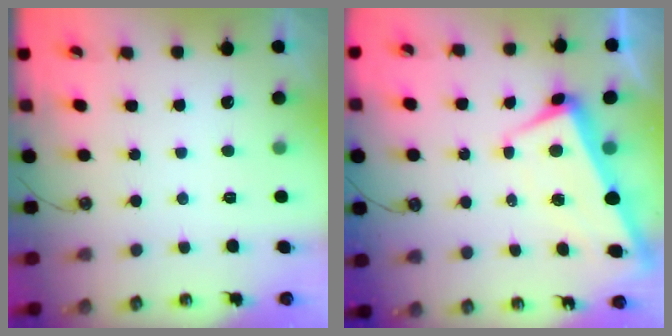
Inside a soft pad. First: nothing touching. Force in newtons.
{"total": 0.8, "press": 0.3, "slide": 0.8}